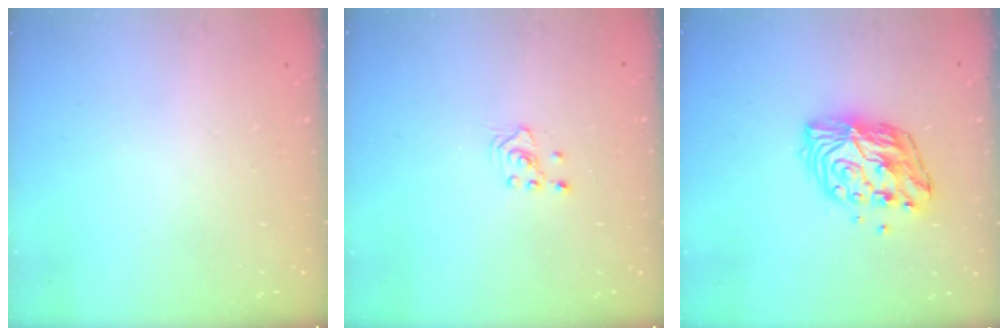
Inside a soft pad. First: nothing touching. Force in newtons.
{"total": 2.1, "press": 2.1, "slide": 0.2}
{"total": 12.6, "press": 12.5, "slide": 1.1}